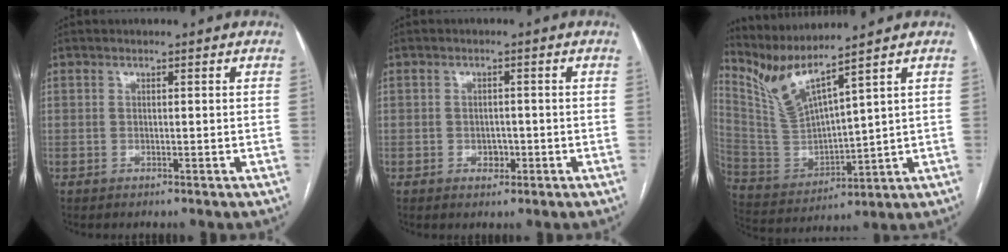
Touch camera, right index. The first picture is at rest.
{"total": 2.0, "force": [-0.8, 1.4, 1.1], "torque": [-0.014, 0.003, -0.006]}
{"total": 9.5, "force": [8.0, -1.3, 4.8], "torque": [-0.110, -0.015, 0.176]}